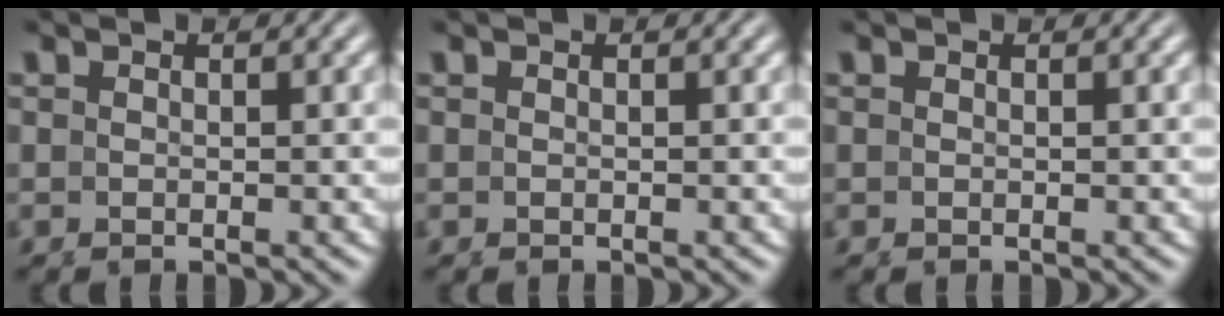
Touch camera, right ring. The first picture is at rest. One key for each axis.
{"total": 0.0}
{"total": 0.0}